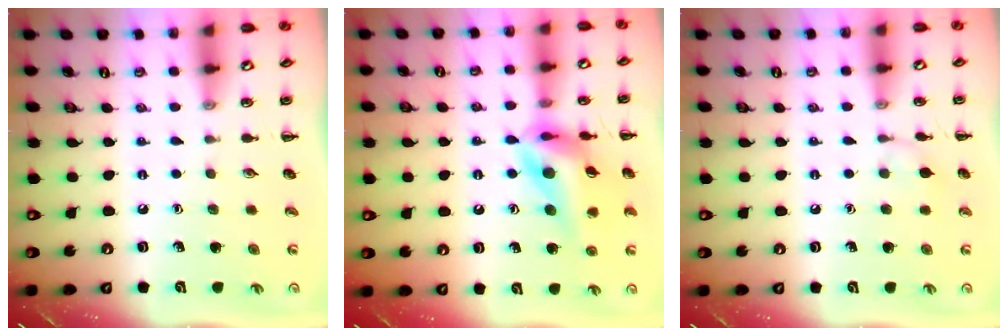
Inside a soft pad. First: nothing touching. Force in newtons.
{"total": 15.1, "press": 14.7, "slide": 3.7}
{"total": 5.2, "press": 4.8, "slide": 2.0}